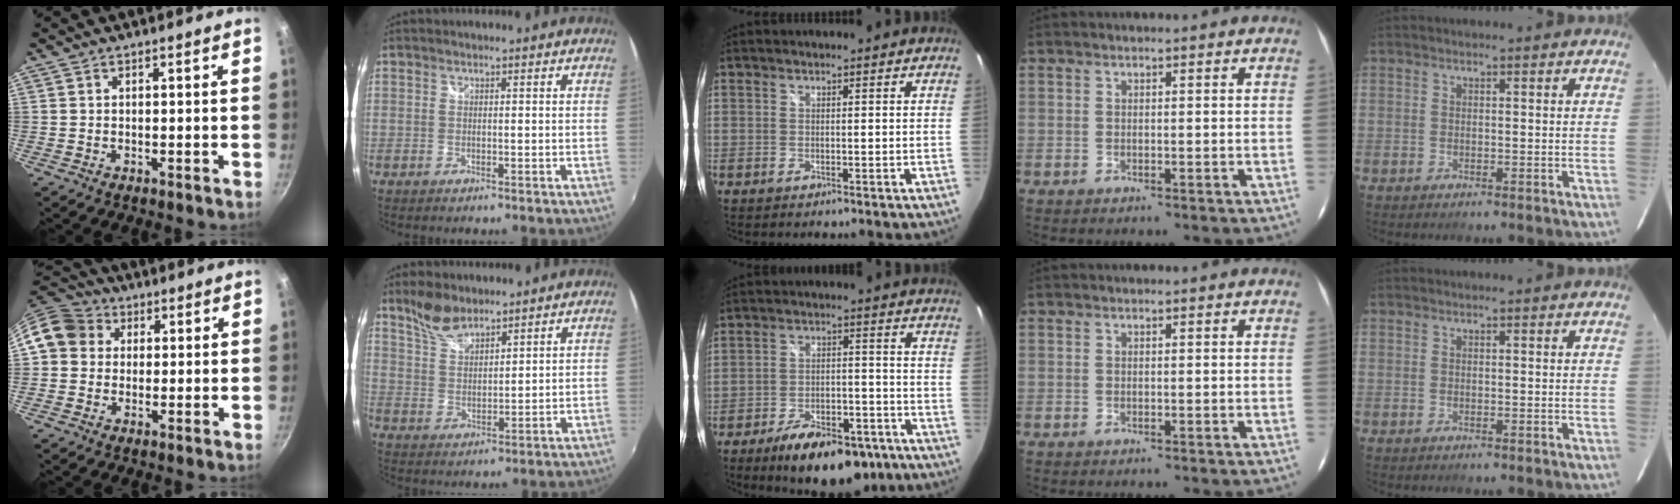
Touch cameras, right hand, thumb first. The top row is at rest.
{"thumb": {"total": 9.4, "force": [1.8, 8.3, 4.1], "torque": [-0.050, 0.021, 0.015]}, "index": {"total": 6.9, "force": [5.7, 2.5, 3.1], "torque": [-0.057, 0.007, 0.114]}, "middle": {"total": 17.3, "force": [-11.9, 8.0, 9.6], "torque": [-0.163, 0.002, -0.157]}}